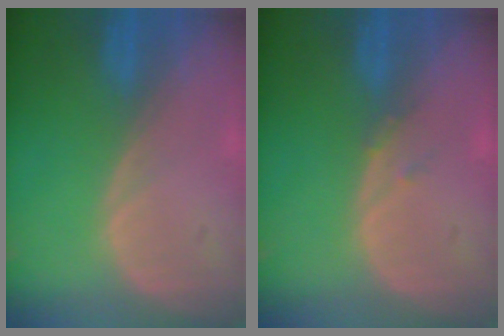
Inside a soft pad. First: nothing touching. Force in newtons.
{"total": 1.2, "press": 1.0, "slide": 0.6}